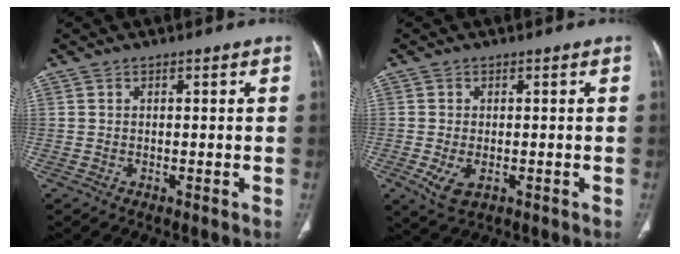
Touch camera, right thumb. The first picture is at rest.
{"total": 4.5, "force": [-1.4, 2.6, 3.5], "torque": [-0.070, -0.008, -0.017]}